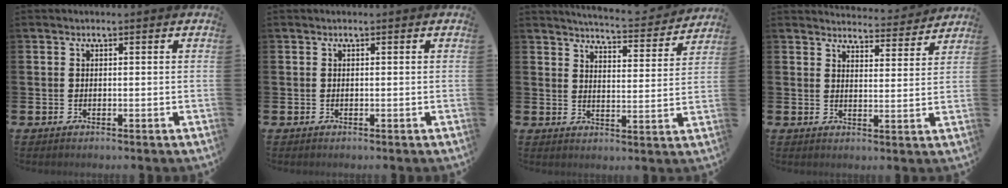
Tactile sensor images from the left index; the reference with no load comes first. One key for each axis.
{"total": 0.0}
{"total": 5.3, "fx": 5.2, "fy": 0.2, "fz": 0.6, "tx": -0.030, "ty": -0.037, "tz": 0.090}
{"total": 4.3, "fx": 4.2, "fy": 0.5, "fz": 0.1, "tx": -0.006, "ty": -0.034, "tz": 0.073}